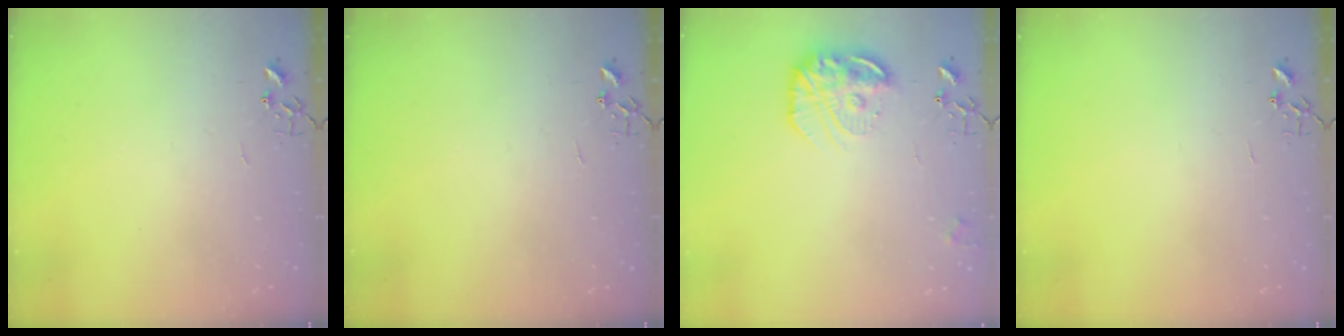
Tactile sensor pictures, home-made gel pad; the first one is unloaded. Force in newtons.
{"total": 0.0}
{"total": 16.4, "press": 16.3, "slide": 1.3}
{"total": 0.0}